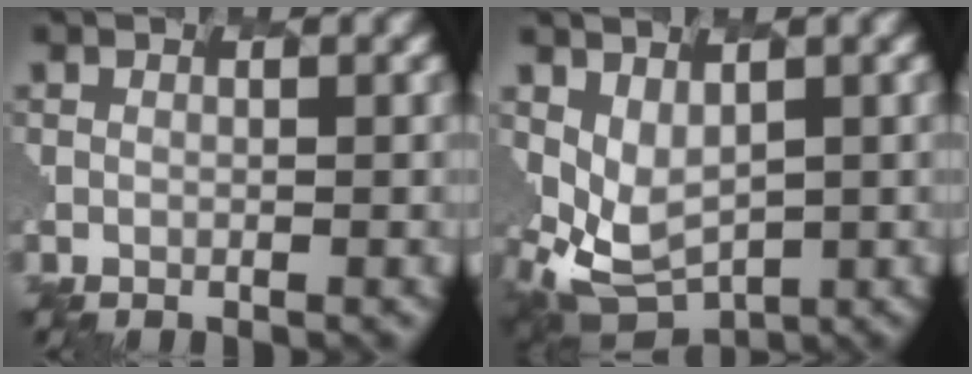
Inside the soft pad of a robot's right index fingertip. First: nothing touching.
{"total": 5.2, "force": [-0.1, 3.6, 3.7], "torque": [-0.101, -0.013, 0.000]}